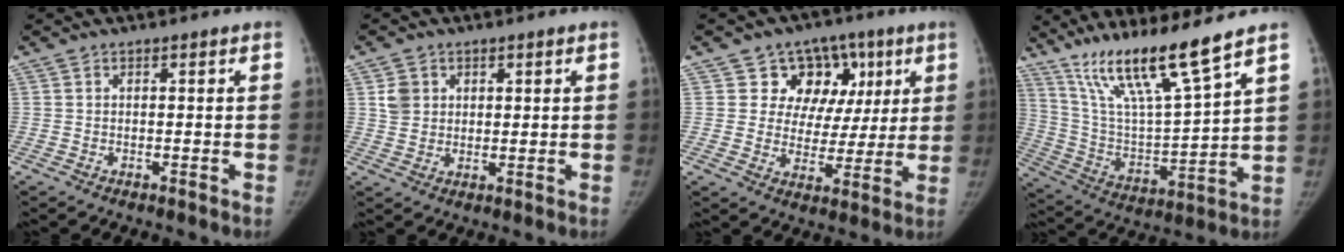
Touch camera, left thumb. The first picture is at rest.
{"total": 4.4, "force": [1.7, 3.7, 1.7], "torque": [-0.010, -0.007, 0.032]}
{"total": 12.7, "force": [5.2, 10.5, 4.9], "torque": [-0.013, -0.004, 0.078]}
{"total": 16.8, "force": [12.4, 0.8, 11.4], "torque": [-0.194, -0.066, 0.238]}